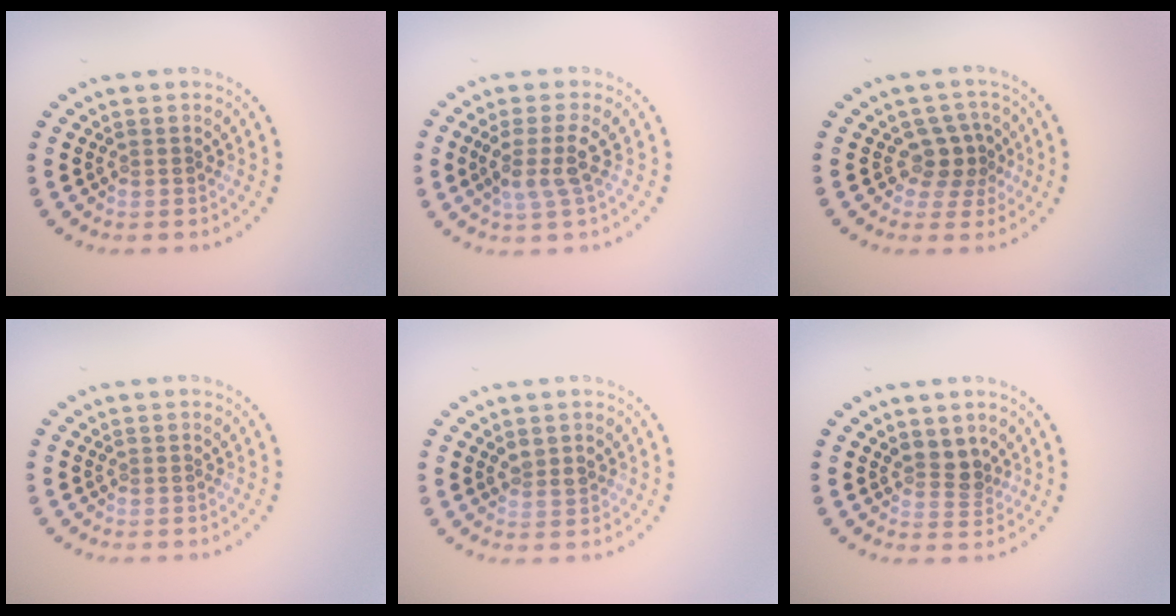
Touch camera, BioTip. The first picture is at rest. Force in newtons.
{"total": 2.8, "press": 2.2, "slide": 1.6}
{"total": 2.6, "press": 2.1, "slide": 1.6}
{"total": 0.0}
{"total": 1.4, "press": 1.2, "slide": 0.5}
{"total": 2.2, "press": 1.7, "slide": 1.4}